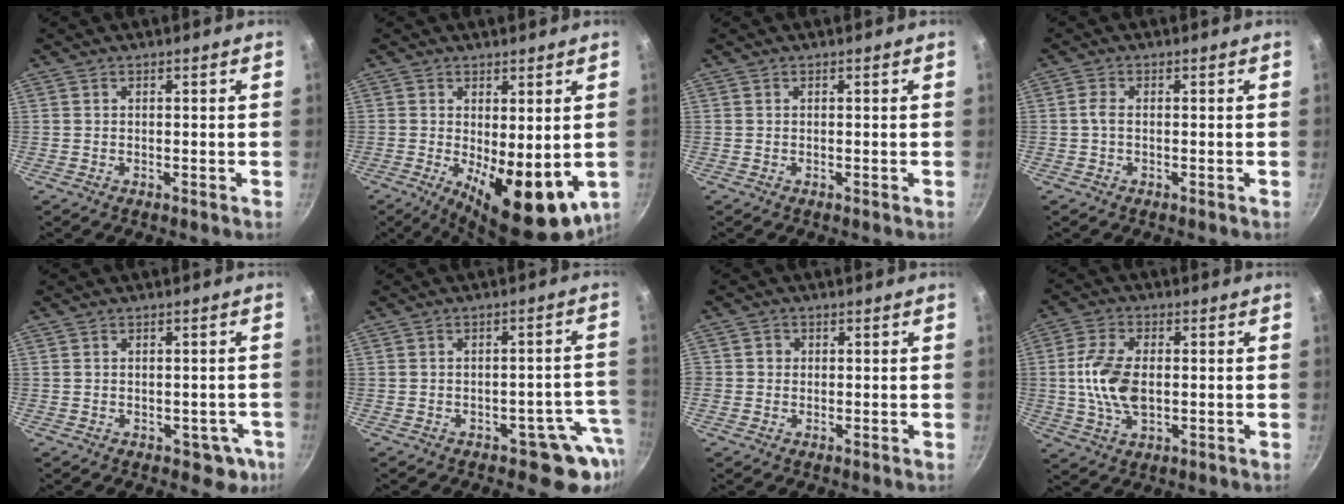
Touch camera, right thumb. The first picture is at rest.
{"total": 13.4, "force": [-1.7, 5.5, 12.1], "torque": [-0.142, -0.016, -0.009]}
{"total": 0.0}
{"total": 1.7, "force": [-0.3, 0.8, 1.4], "torque": [-0.039, 0.007, -0.011]}
{"total": 4.8, "force": [-1.6, 3.4, 2.9], "torque": [-0.011, 0.022, -0.001]}
{"total": 7.5, "force": [-3.9, 4.7, 4.4], "torque": [0.011, 0.048, -0.033]}
{"total": 2.0, "force": [-0.2, 1.9, 0.4], "torque": [0.004, 0.005, -0.007]}
{"total": 10.3, "force": [-0.2, 5.9, 8.4], "torque": [-0.163, 0.009, -0.007]}